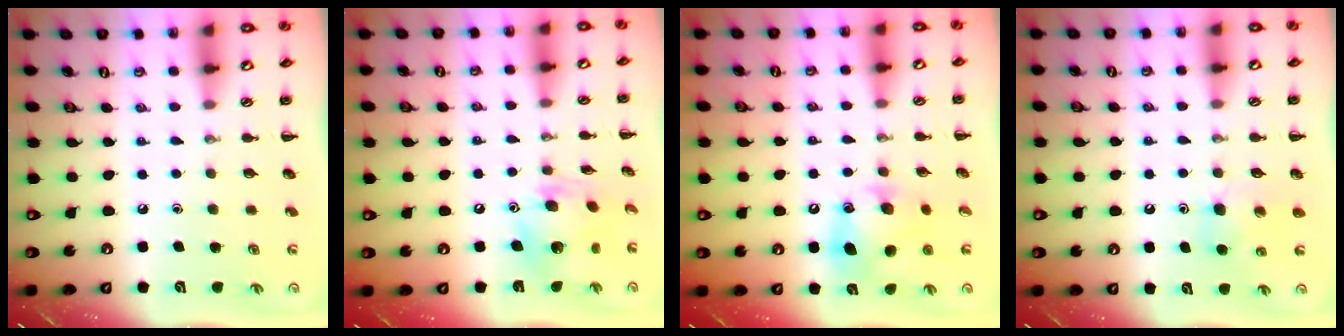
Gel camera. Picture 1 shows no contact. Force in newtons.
{"total": 10.4, "press": 10.4, "slide": 0.5}
{"total": 11.2, "press": 11.1, "slide": 1.3}
{"total": 6.2, "press": 6.1, "slide": 1.5}